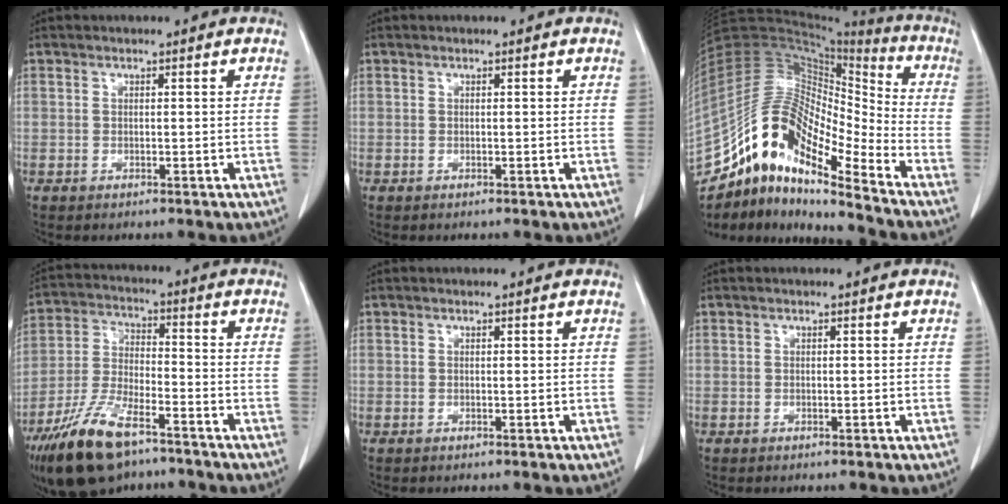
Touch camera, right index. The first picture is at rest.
{"total": 0.0}
{"total": 17.4, "force": [-13.1, 3.9, 10.9], "torque": [-0.197, 0.044, -0.236]}
{"total": 13.8, "force": [-9.3, 4.5, 9.1], "torque": [-0.187, -0.017, -0.171]}
{"total": 0.0}
{"total": 0.0}